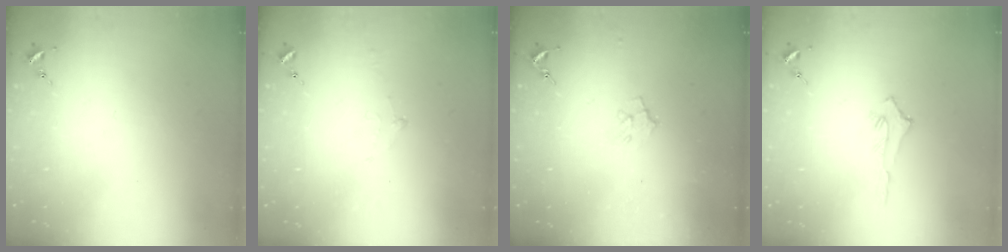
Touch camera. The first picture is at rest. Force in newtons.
{"total": 6.7, "press": 6.7, "slide": 0.7}
{"total": 6.2, "press": 6.1, "slide": 0.9}
{"total": 4.3, "press": 4.2, "slide": 0.5}